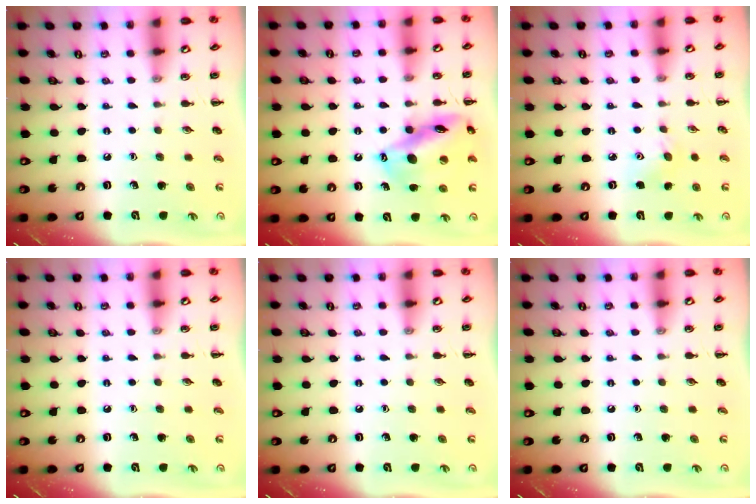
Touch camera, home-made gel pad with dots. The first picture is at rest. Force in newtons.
{"total": 16.1, "press": 15.7, "slide": 3.7}
{"total": 5.8, "press": 5.6, "slide": 1.5}
{"total": 0.0}
{"total": 0.0}
{"total": 0.0}